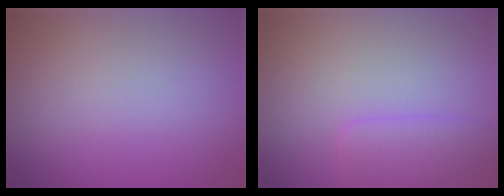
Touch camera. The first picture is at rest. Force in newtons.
{"total": 2.3, "press": 2.3, "slide": 0.2}